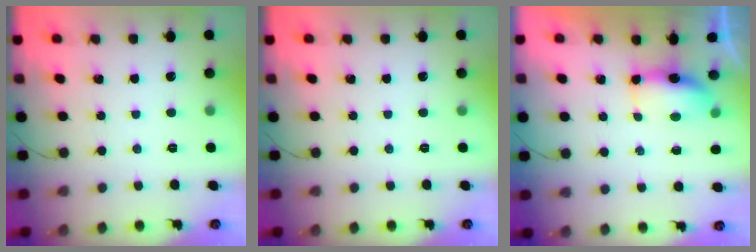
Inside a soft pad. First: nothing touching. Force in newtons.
{"total": 0.0}
{"total": 6.9, "press": 6.9, "slide": 0.5}